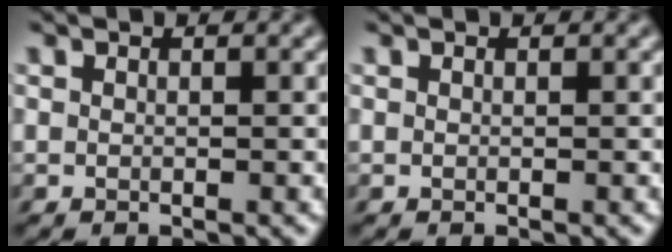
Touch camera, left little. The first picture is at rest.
{"total": 0.0}